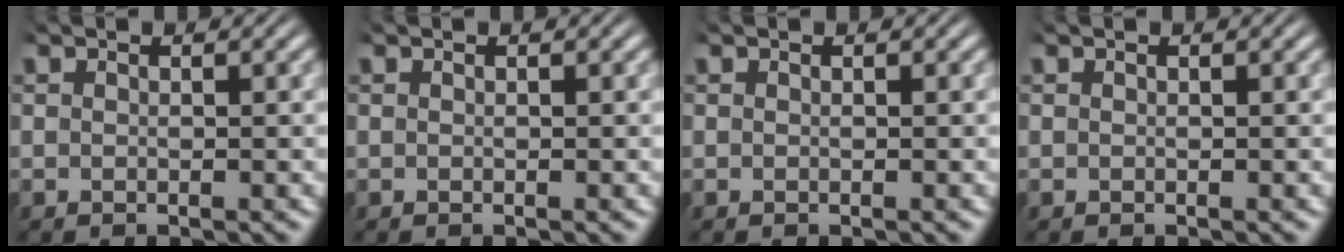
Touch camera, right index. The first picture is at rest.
{"total": 0.0}
{"total": 0.0}
{"total": 0.0}